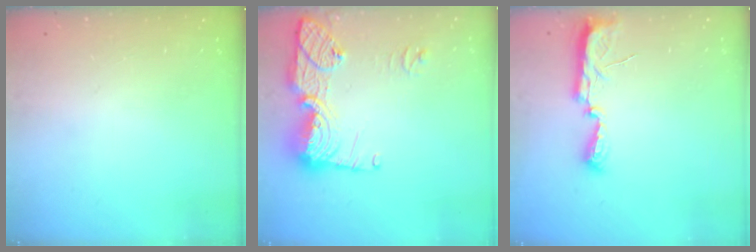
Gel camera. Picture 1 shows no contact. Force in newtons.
{"total": 15.6, "press": 15.6, "slide": 1.3}
{"total": 8.1, "press": 8.0, "slide": 0.8}